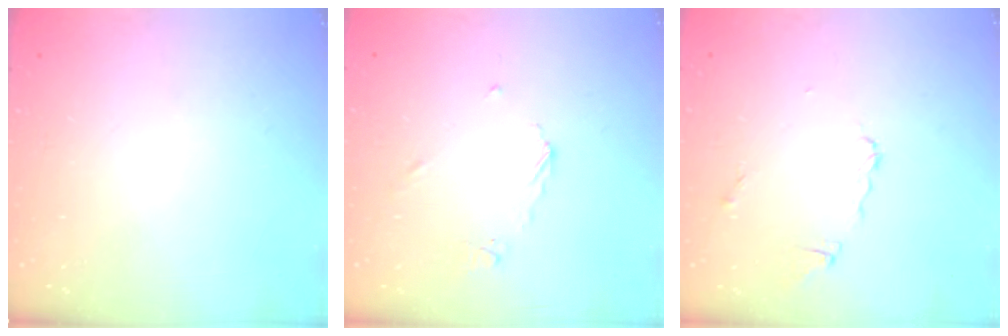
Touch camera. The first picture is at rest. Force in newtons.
{"total": 4.8, "press": 4.8, "slide": 0.5}
{"total": 4.7, "press": 4.7, "slide": 0.4}